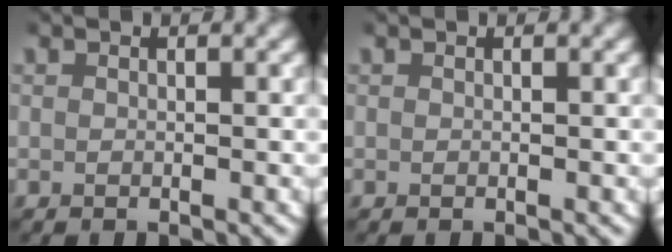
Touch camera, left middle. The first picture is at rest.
{"total": 0.0}